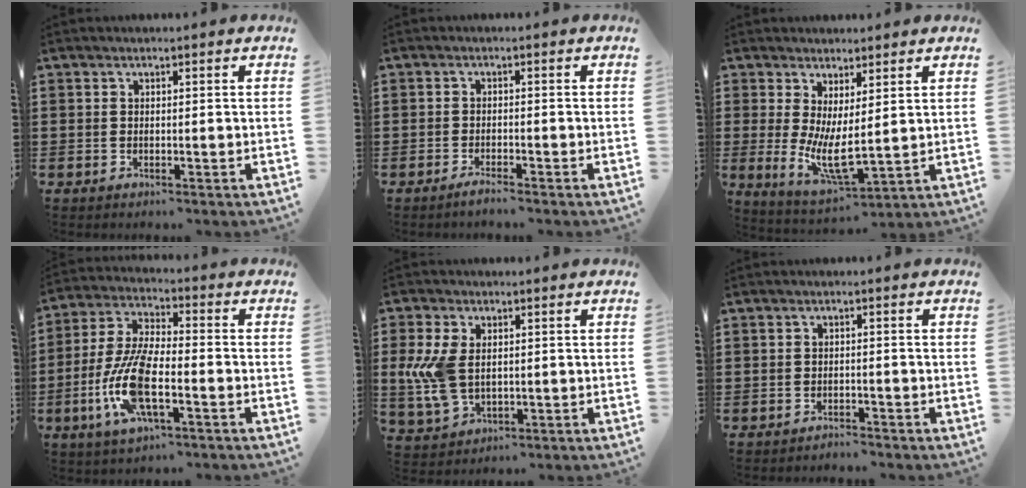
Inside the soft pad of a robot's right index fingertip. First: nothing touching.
{"total": 1.5, "force": [-1.4, -0.2, 0.6], "torque": [-0.011, -0.005, -0.024]}
{"total": 6.8, "force": [0.9, 2.3, 6.3], "torque": [-0.116, -0.023, 0.018]}
{"total": 11.2, "force": [-3.5, 3.7, 9.9], "torque": [-0.230, -0.014, -0.069]}
{"total": 7.4, "force": [0.5, 4.7, 5.7], "torque": [-0.147, 0.001, 0.005]}
{"total": 1.4, "force": [-1.4, -0.1, -0.2], "torque": [-0.001, 0.001, -0.031]}